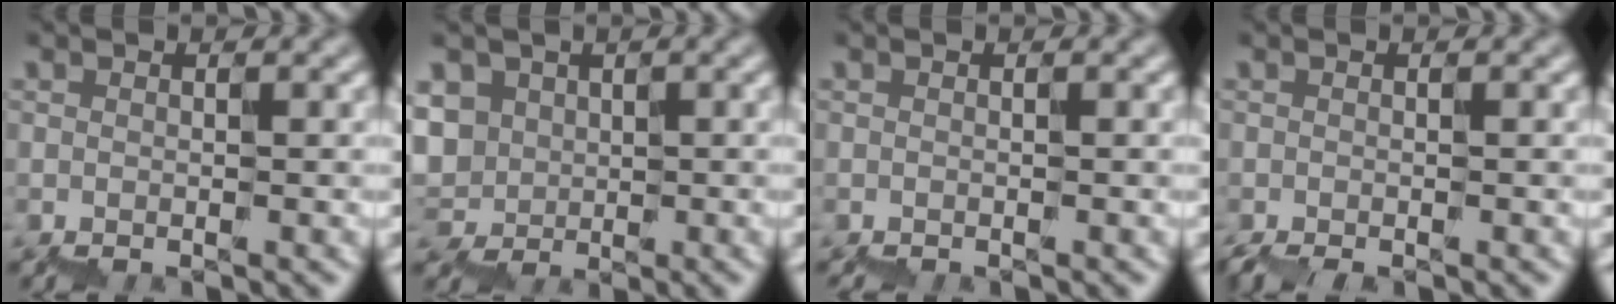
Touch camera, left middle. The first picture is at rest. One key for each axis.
{"total": 3.6, "fx": 1.7, "fy": 3.2, "fz": -0.2, "tx": -0.006, "ty": 0.018, "tz": 0.035}
{"total": 0.5, "fx": -0.5, "fy": 0.0, "fz": -0.1, "tx": 0.006, "ty": 0.003, "tz": -0.006}
{"total": 2.1, "fx": -1.9, "fy": 0.4, "fz": 0.7, "tx": -0.009, "ty": 0.000, "tz": -0.026}